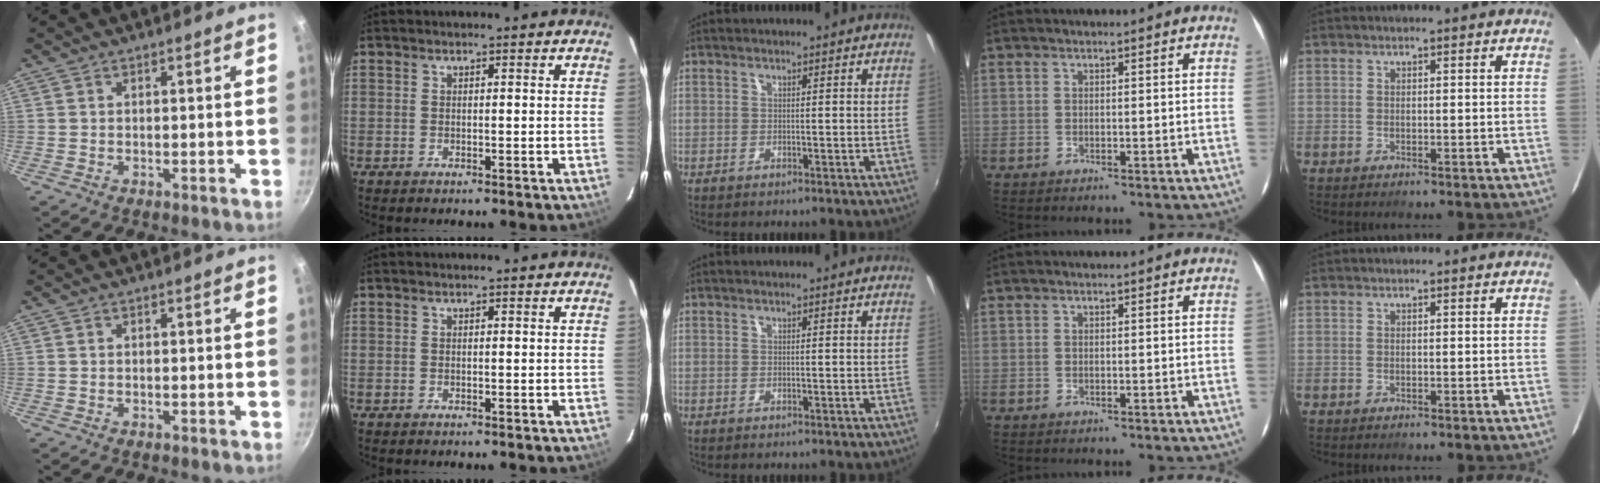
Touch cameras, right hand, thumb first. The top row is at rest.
{}